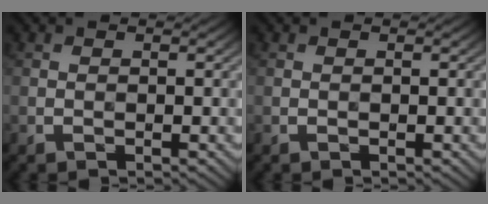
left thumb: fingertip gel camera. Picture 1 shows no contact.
{"total": 0.0}